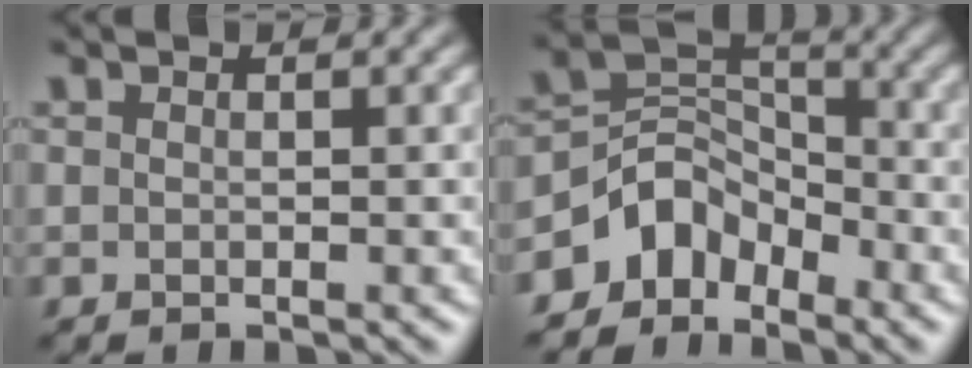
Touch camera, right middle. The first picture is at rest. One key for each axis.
{"total": 4.6, "fx": -3.3, "fy": 2.9, "fz": 1.3, "tx": -0.012, "ty": 0.010, "tz": -0.069}